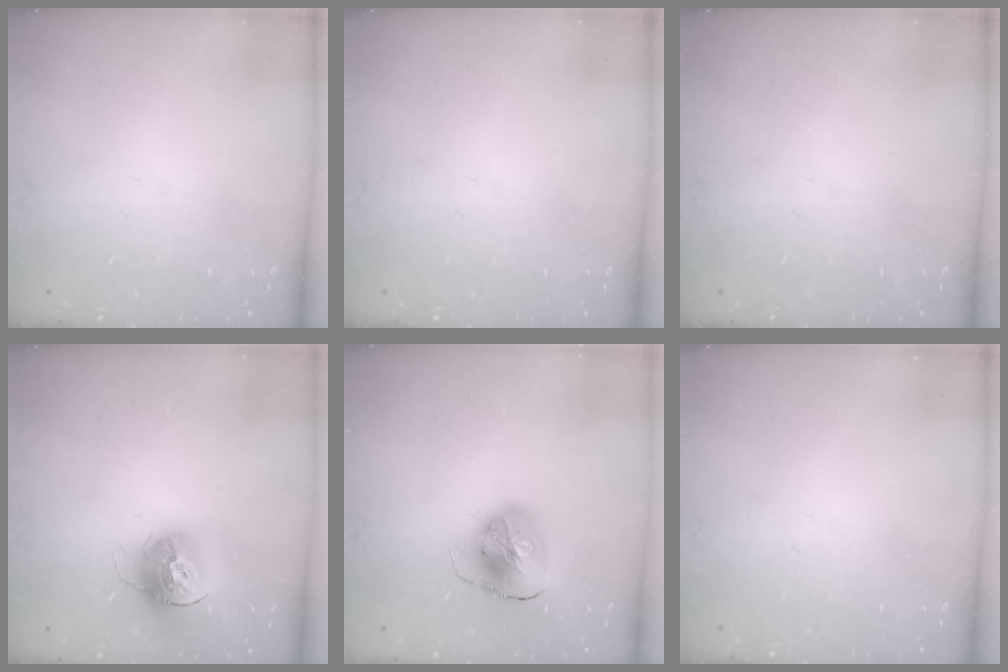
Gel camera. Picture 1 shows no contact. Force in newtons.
{"total": 0.0}
{"total": 0.0}
{"total": 14.9, "press": 14.8, "slide": 1.3}
{"total": 11.3, "press": 11.2, "slide": 1.4}
{"total": 0.0}